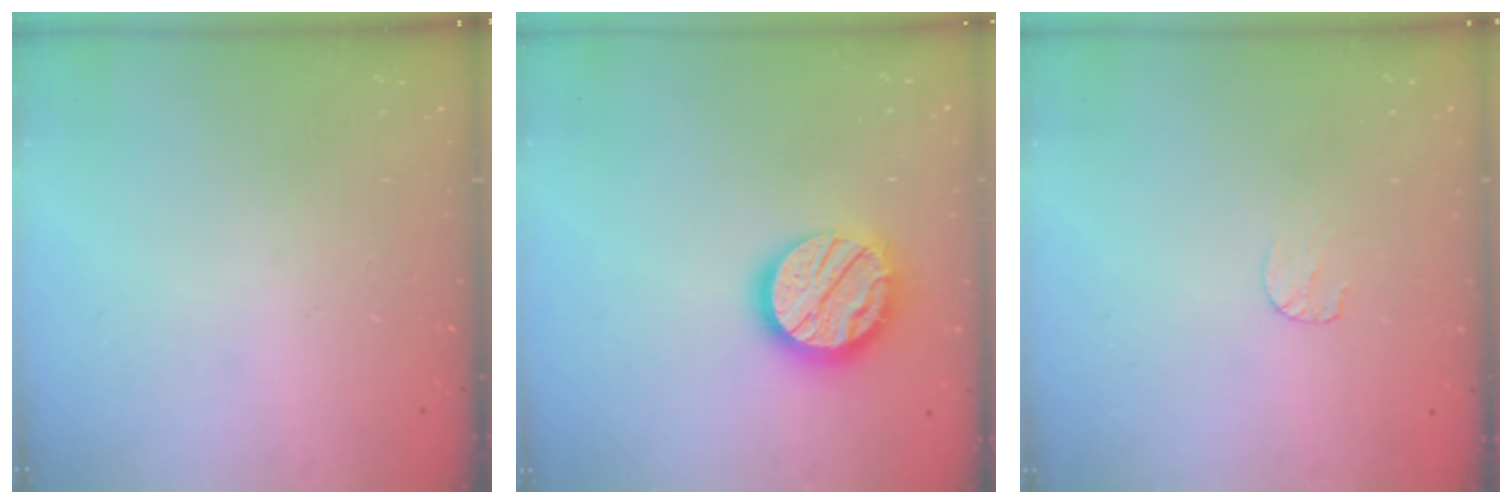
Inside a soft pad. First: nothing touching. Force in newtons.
{"total": 17.2, "press": 17.1, "slide": 1.5}
{"total": 3.5, "press": 3.4, "slide": 0.4}